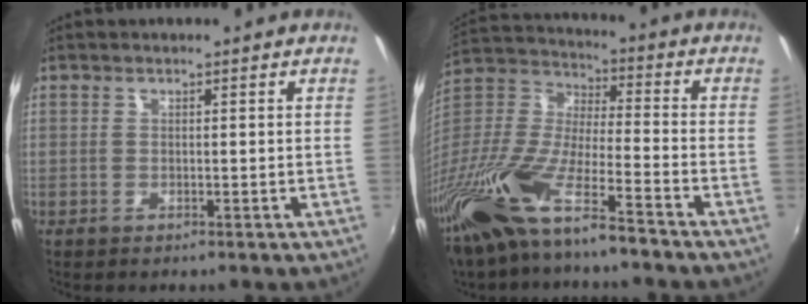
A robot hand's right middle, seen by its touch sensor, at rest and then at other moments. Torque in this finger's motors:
{"motor_torque": [1.37, -0.77, 1.02, 0.21]}